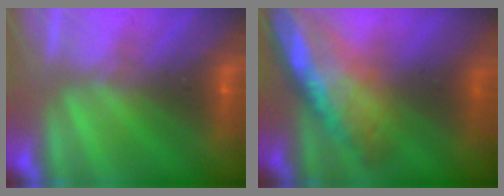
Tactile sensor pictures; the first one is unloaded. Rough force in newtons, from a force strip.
{"total": 8.0}